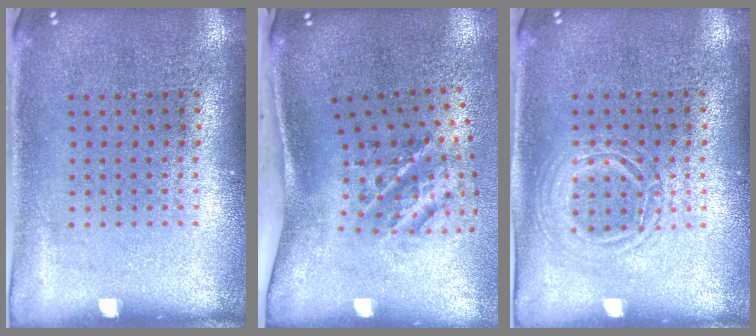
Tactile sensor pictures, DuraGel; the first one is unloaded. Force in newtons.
{"total": 2.1, "press": 1.3, "slide": 1.7}
{"total": 1.2, "press": 1.1, "slide": 0.3}